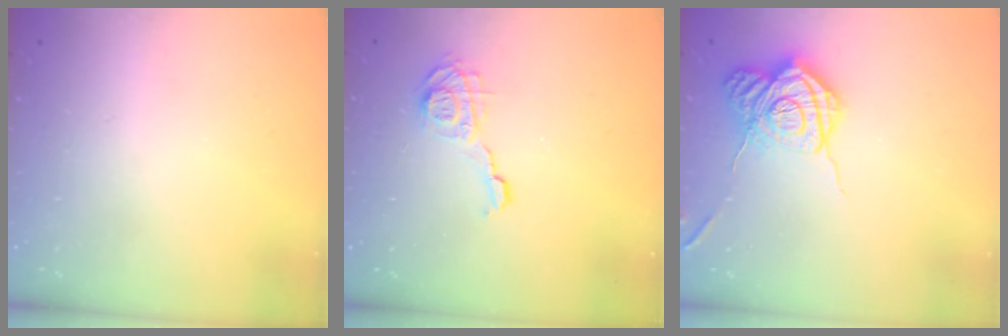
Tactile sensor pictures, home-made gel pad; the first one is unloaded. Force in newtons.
{"total": 9.6, "press": 9.6, "slide": 0.5}
{"total": 17.0, "press": 17.0, "slide": 0.9}